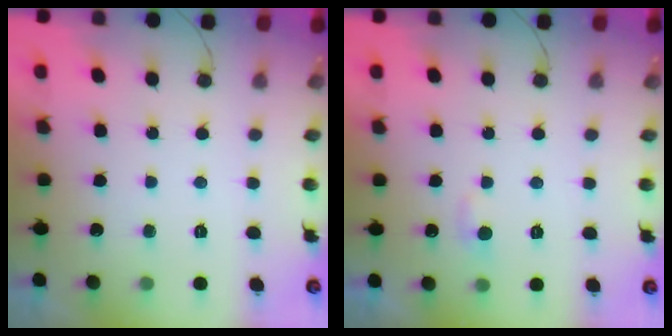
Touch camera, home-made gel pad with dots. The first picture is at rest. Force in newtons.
{"total": 3.3, "press": 3.3, "slide": 0.4}